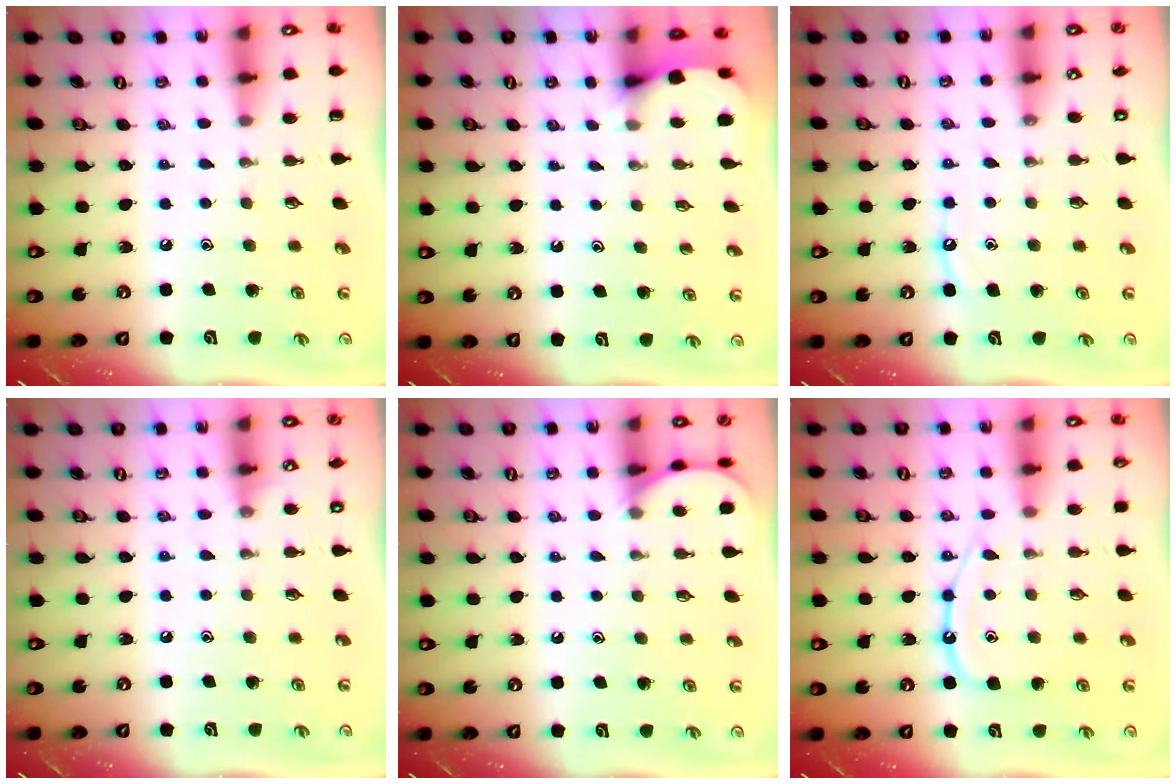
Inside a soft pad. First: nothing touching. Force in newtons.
{"total": 3.0, "press": 3.0, "slide": 0.4}
{"total": 5.5, "press": 5.5, "slide": 0.6}
{"total": 3.0, "press": 2.9, "slide": 0.4}
{"total": 4.7, "press": 4.7, "slide": 0.5}
{"total": 12.4, "press": 12.4, "slide": 1.1}